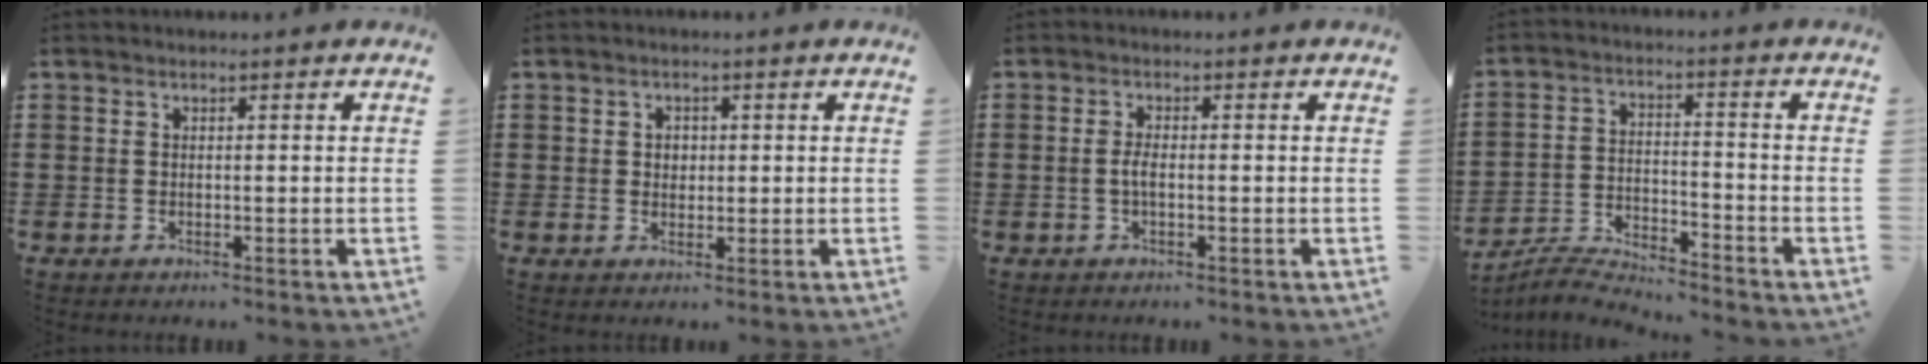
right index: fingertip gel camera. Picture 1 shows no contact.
{"total": 1.6, "force": [0.2, 1.4, 0.6], "torque": [-0.016, 0.011, 0.001]}
{"total": 2.0, "force": [-0.4, 0.6, 1.9], "torque": [-0.043, -0.002, -0.010]}
{"total": 5.0, "force": [-5.0, 0.1, 0.5], "torque": [-0.026, 0.001, -0.104]}